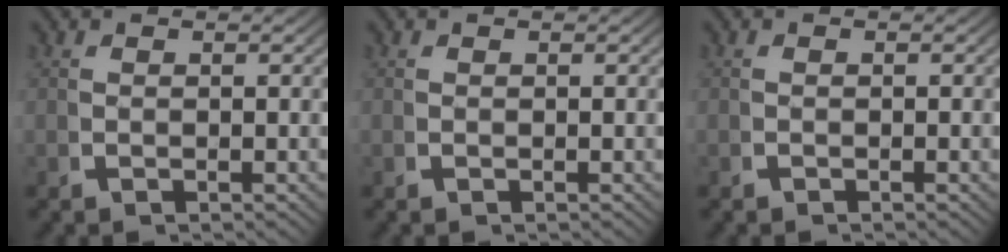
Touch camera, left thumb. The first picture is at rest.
{"total": 0.0}
{"total": 0.0}